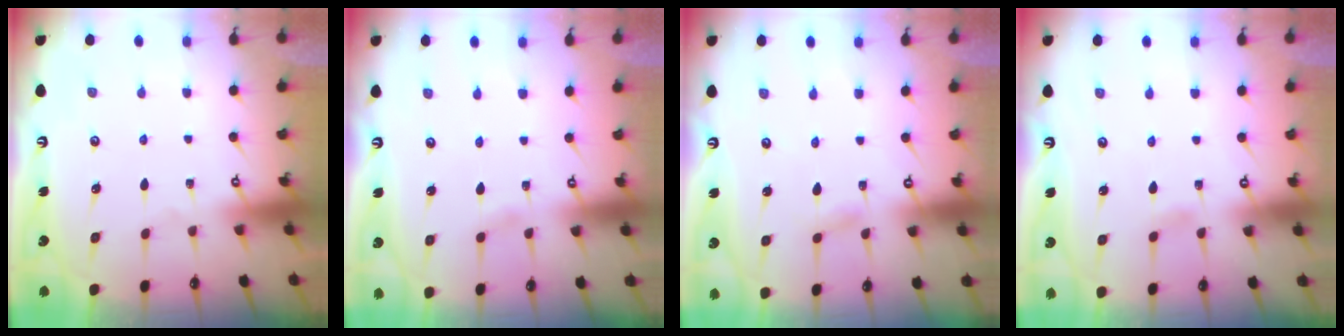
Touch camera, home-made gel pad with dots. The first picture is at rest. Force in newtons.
{"total": 1.3, "press": 1.3, "slide": 0.2}
{"total": 2.9, "press": 2.9, "slide": 0.4}
{"total": 3.7, "press": 3.7, "slide": 0.4}